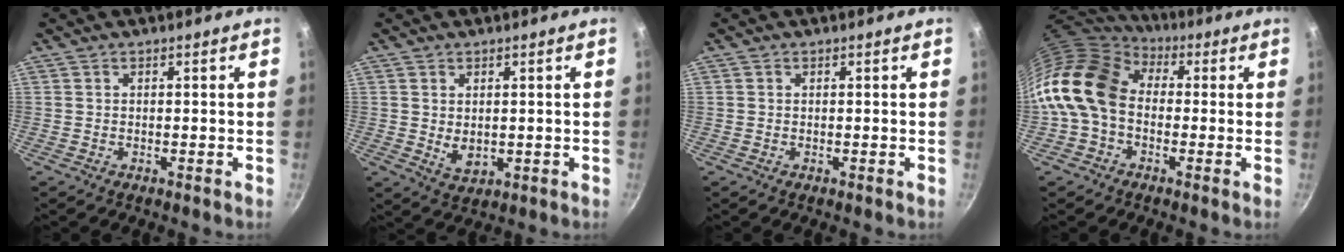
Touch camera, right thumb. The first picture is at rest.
{"total": 4.0, "force": [0.5, 2.7, 2.9], "torque": [-0.046, -0.013, 0.015]}
{"total": 0.0}
{"total": 16.5, "force": [0.2, 12.1, 11.1], "torque": [-0.203, 0.033, -0.017]}